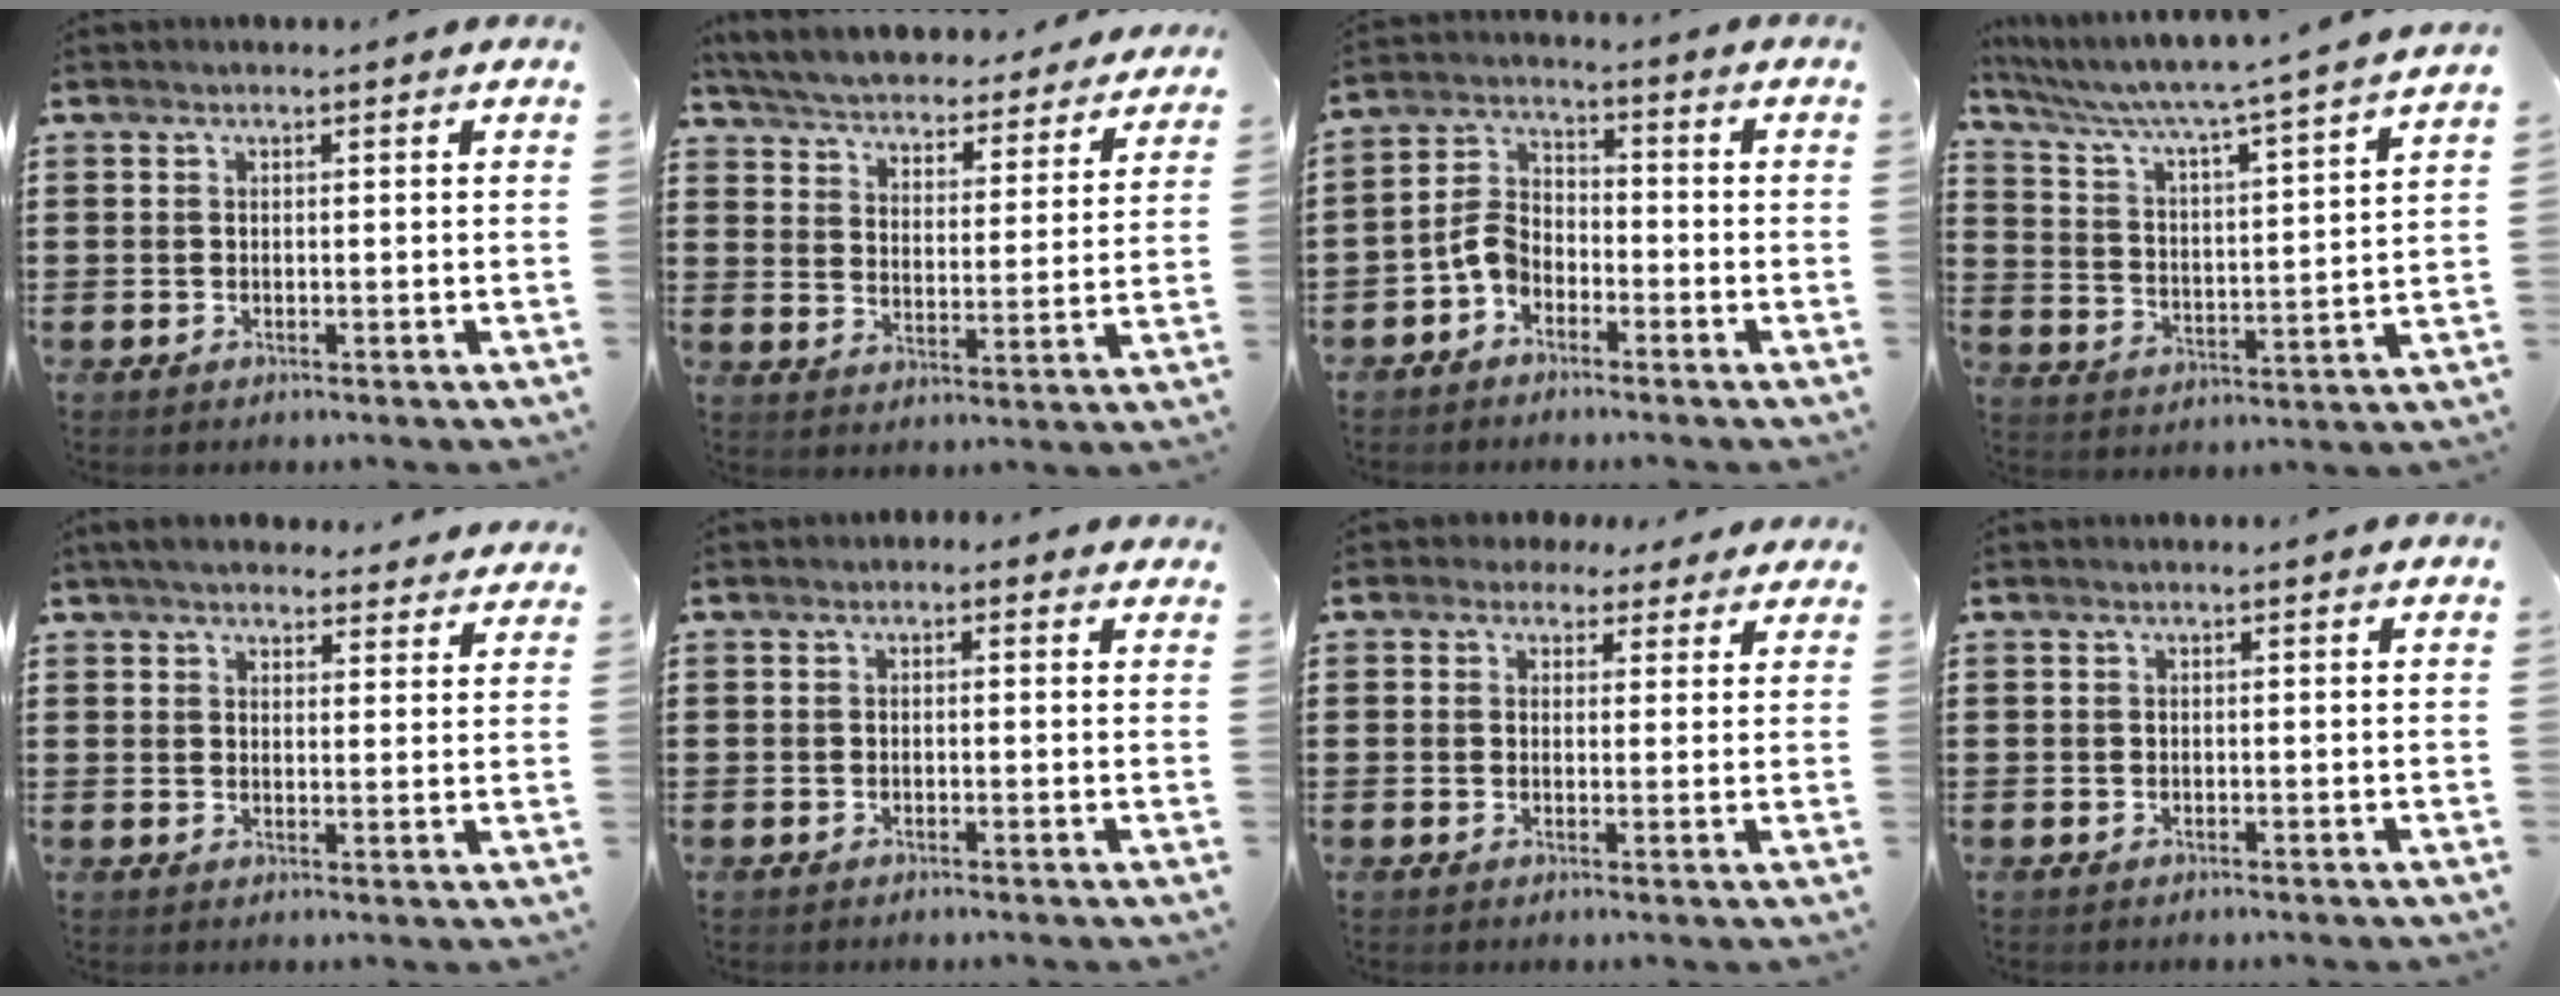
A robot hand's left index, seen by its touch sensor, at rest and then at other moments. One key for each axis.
{"total": 4.5, "fx": 4.5, "fy": -0.2, "fz": 0.3, "tx": -0.033, "ty": -0.041, "tz": 0.071}
{"total": 5.0, "fx": -3.1, "fy": 3.2, "fz": 2.4, "tx": -0.068, "ty": 0.011, "tz": -0.067}
{"total": 5.1, "fx": 4.4, "fy": -0.6, "fz": 2.4, "tx": -0.070, "ty": -0.045, "tz": 0.062}
{"total": 4.6, "fx": 4.4, "fy": 0.9, "fz": 1.2, "tx": -0.037, "ty": -0.012, "tz": 0.080}
{"total": 0.9, "fx": -0.2, "fy": 0.8, "fz": 0.3, "tx": -0.009, "ty": 0.005, "tz": -0.005}
{"total": 2.6, "fx": 1.8, "fy": 1.8, "fz": 0.5, "tx": -0.021, "ty": 0.008, "tz": 0.033}
{"total": 0.0}